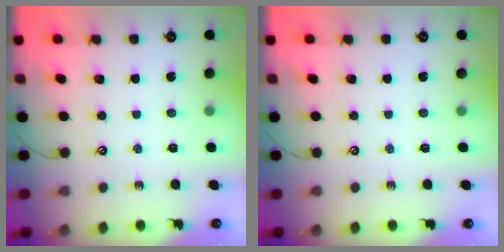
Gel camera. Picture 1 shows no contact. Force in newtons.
{"total": 0.0}